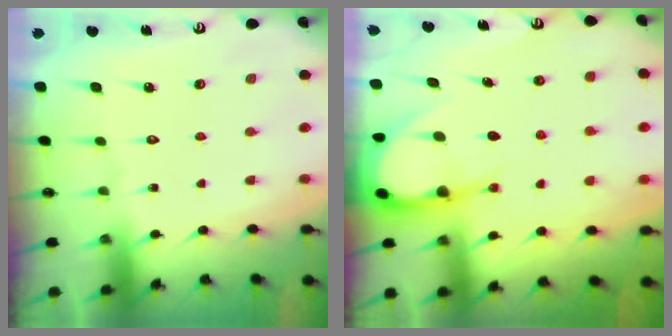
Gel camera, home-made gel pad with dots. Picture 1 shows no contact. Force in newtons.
{"total": 8.0, "press": 8.0, "slide": 0.9}